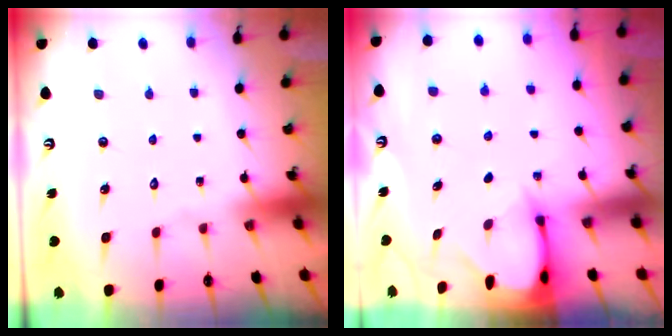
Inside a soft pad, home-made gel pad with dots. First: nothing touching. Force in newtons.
{"total": 2.5, "press": 2.5, "slide": 0.3}